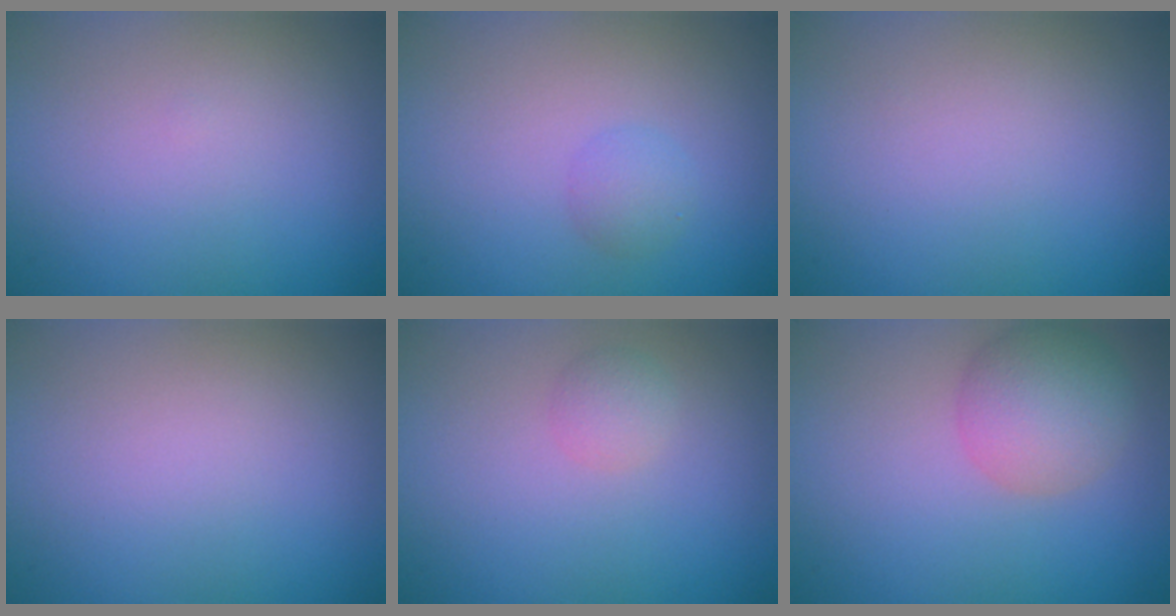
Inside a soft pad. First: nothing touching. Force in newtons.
{"total": 1.4, "press": 1.4, "slide": 0.1}
{"total": 0.0}
{"total": 0.0}
{"total": 1.4, "press": 1.4, "slide": 0.1}
{"total": 4.6, "press": 4.6, "slide": 0.2}